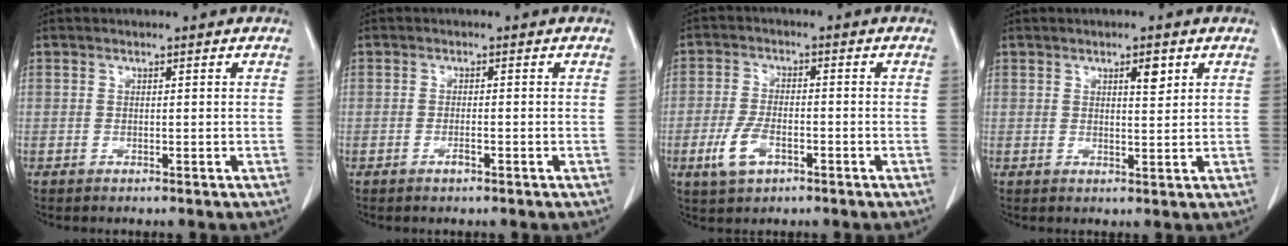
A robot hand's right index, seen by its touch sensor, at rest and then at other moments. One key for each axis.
{"total": 1.3, "fx": -0.7, "fy": 0.3, "fz": 1.0, "tx": -0.019, "ty": 0.000, "tz": -0.012}
{"total": 5.7, "fx": -2.6, "fy": 2.6, "fz": 4.3, "tx": -0.094, "ty": -0.003, "tz": -0.047}
{"total": 2.7, "fx": 1.4, "fy": 0.7, "fz": 2.2, "tx": -0.034, "ty": -0.005, "tz": 0.020}